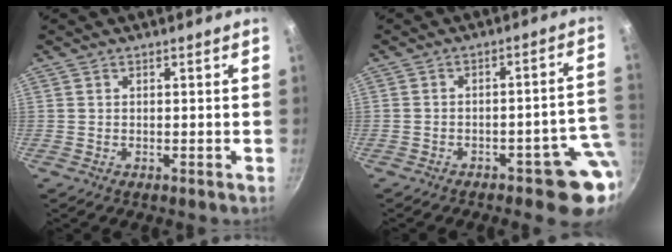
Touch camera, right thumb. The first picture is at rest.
{"total": 9.2, "force": [-3.7, 3.8, 7.4], "torque": [-0.034, 0.045, -0.044]}